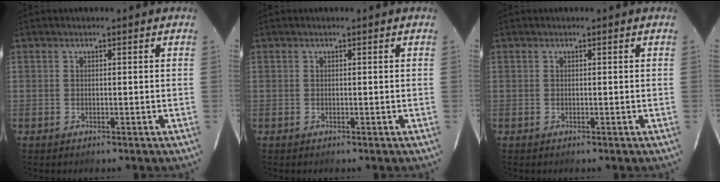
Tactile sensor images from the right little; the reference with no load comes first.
{"total": 0.0}
{"total": 0.0}